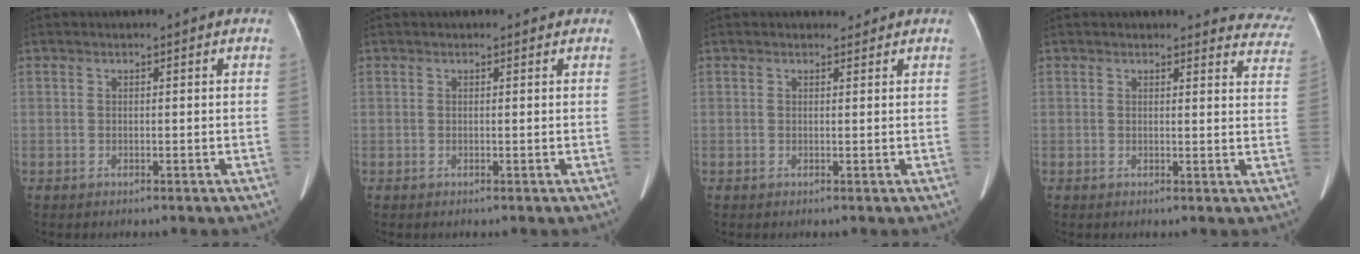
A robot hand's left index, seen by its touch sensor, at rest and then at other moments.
{"total": 0.9, "force": [0.8, 0.4, 0.2], "torque": [-0.009, 0.004, 0.006]}
{"total": 1.0, "force": [1.0, 0.4, -0.1], "torque": [-0.003, -0.004, 0.012]}
{"total": 9.0, "force": [8.6, 2.4, 0.6], "torque": [0.042, -0.034, 0.050]}